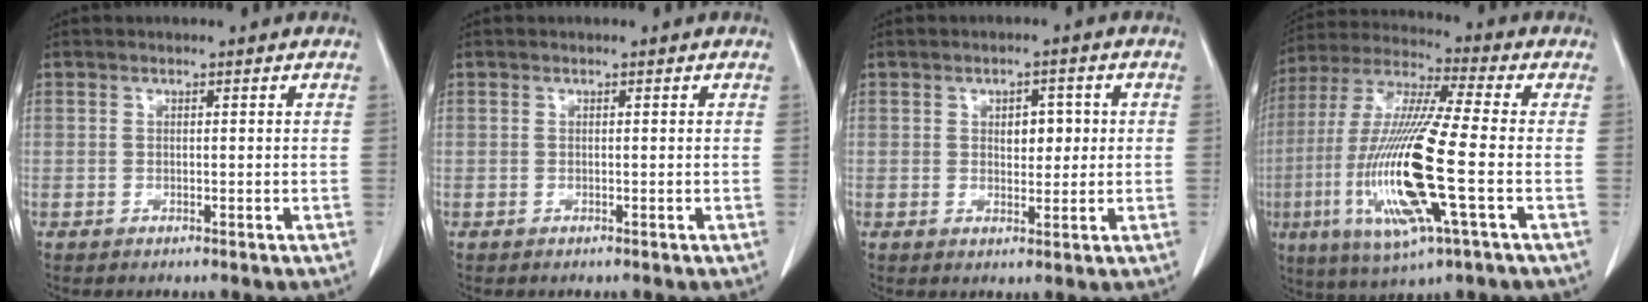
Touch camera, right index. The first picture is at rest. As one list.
[{"total": 0.0}, {"total": 3.8, "force": [0.7, 2.1, 3.0], "torque": [-0.038, 0.004, 0.013]}, {"total": 18.8, "force": [-4.1, 1.3, 18.3], "torque": [-0.389, -0.017, -0.077]}]